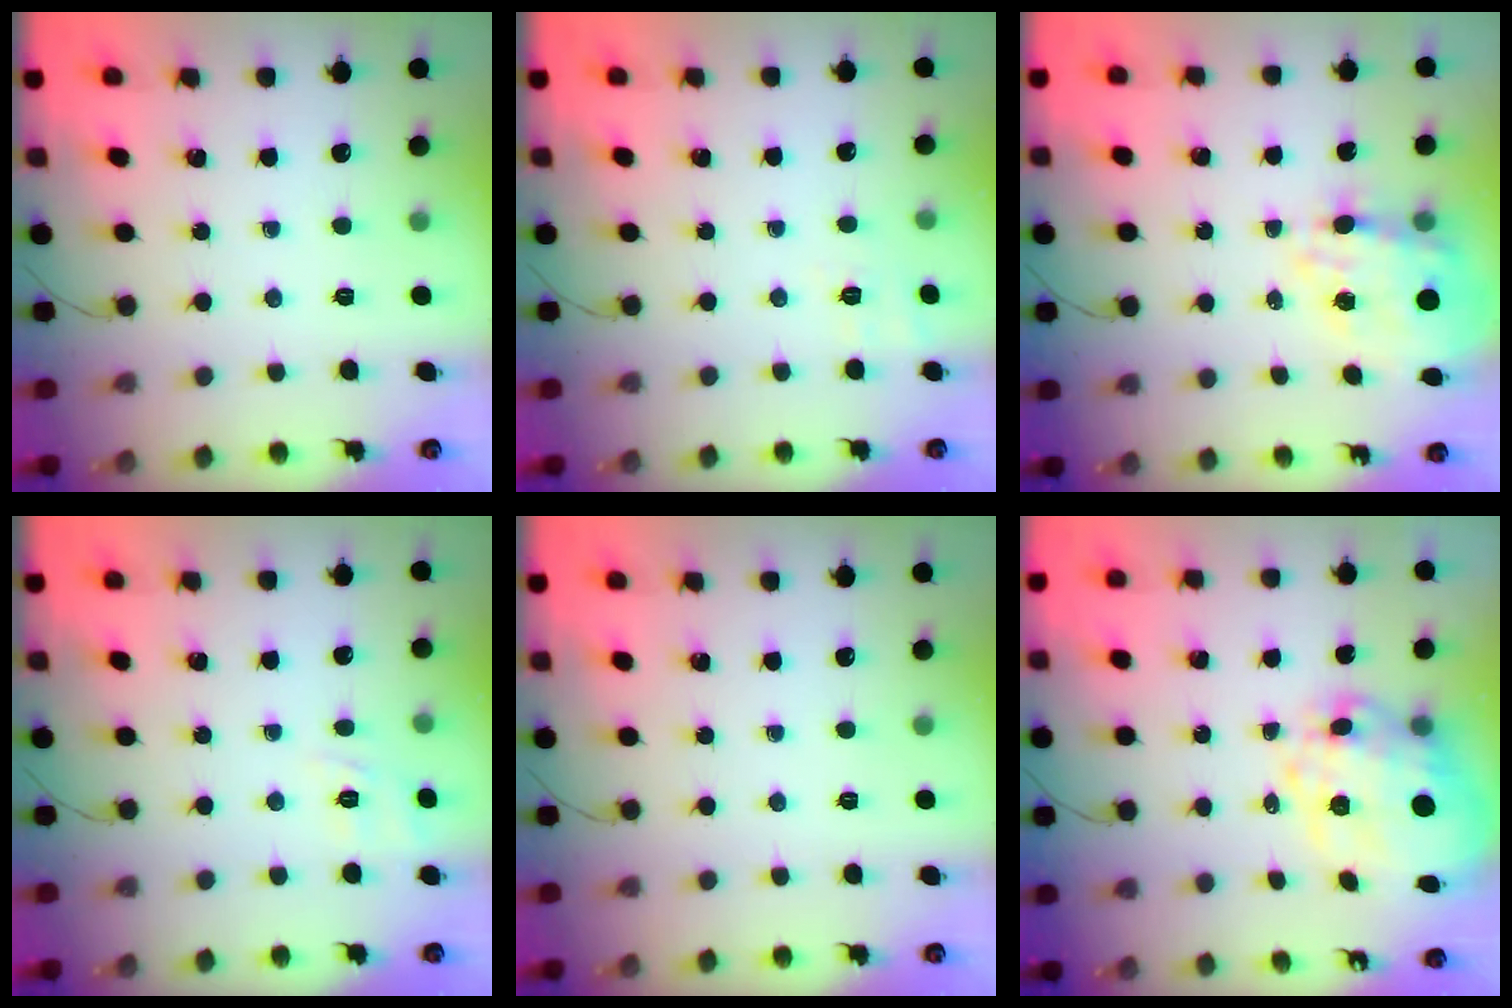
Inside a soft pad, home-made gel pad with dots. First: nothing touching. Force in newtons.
{"total": 2.3, "press": 0.9, "slide": 2.1}
{"total": 13.1, "press": 12.6, "slide": 3.5}
{"total": 2.2, "press": 0.7, "slide": 2.1}
{"total": 0.0}
{"total": 16.9, "press": 16.6, "slide": 3.5}